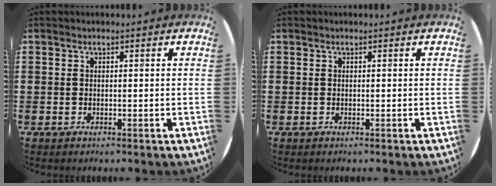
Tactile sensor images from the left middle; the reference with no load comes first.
{"total": 0.0}